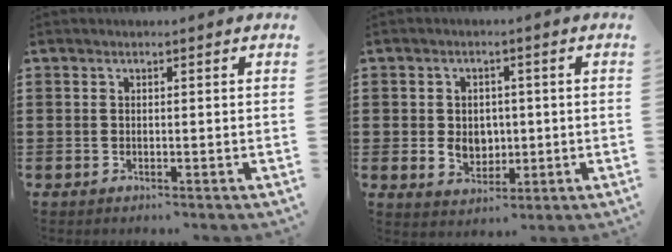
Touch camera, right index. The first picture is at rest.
{"total": 4.6, "force": [-0.1, 3.9, 2.4], "torque": [-0.048, 0.008, -0.004]}